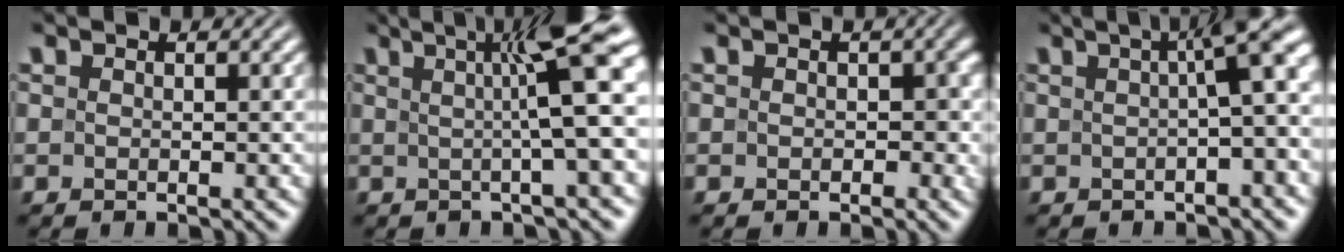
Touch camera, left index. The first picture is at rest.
{"total": 8.7, "force": [1.9, 1.3, 8.4], "torque": [-0.104, 0.018, 0.024]}
{"total": 2.2, "force": [0.0, 1.8, 1.4], "torque": [-0.007, -0.005, -0.002]}
{"total": 7.4, "force": [1.0, 1.9, 7.1], "torque": [-0.067, 0.026, 0.009]}